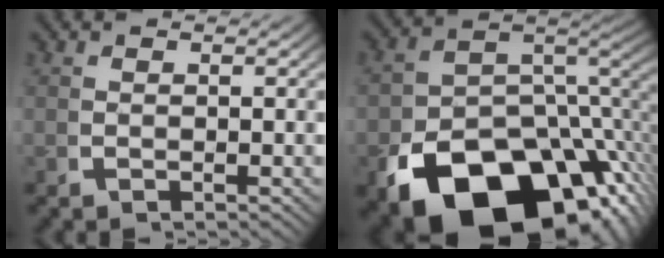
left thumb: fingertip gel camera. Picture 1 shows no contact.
{"total": 21.4, "force": [-8.8, 12.7, 14.8], "torque": [-0.230, -0.051, -0.117]}